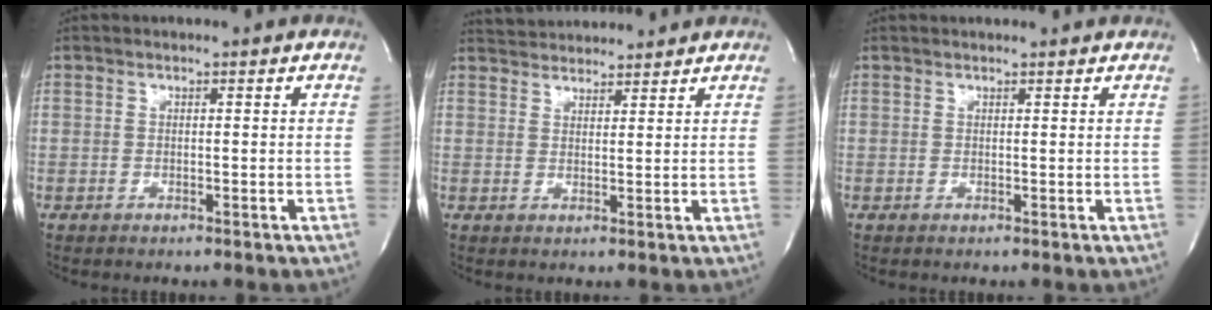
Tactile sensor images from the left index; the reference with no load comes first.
{"total": 7.1, "force": [7.0, 1.0, 1.2], "torque": [-0.023, 0.026, 0.105]}
{"total": 2.9, "force": [2.8, 0.2, 0.7], "torque": [-0.010, 0.012, 0.030]}